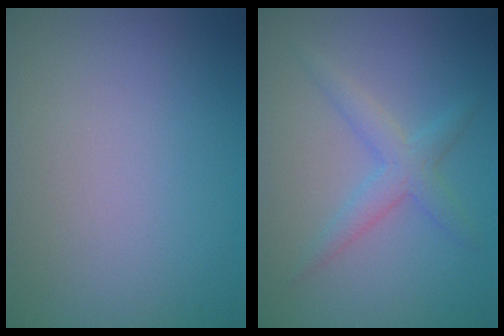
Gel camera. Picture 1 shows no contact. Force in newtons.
{"total": 2.6, "press": 2.6, "slide": 0.0}